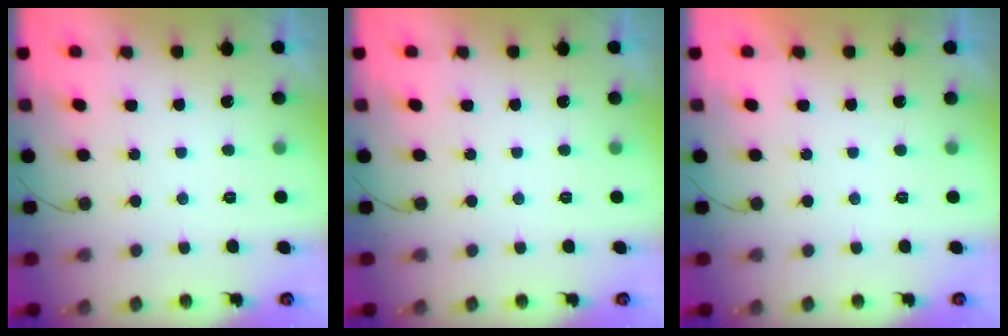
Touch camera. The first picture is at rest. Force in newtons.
{"total": 0.0}
{"total": 1.9, "press": 1.9, "slide": 0.1}